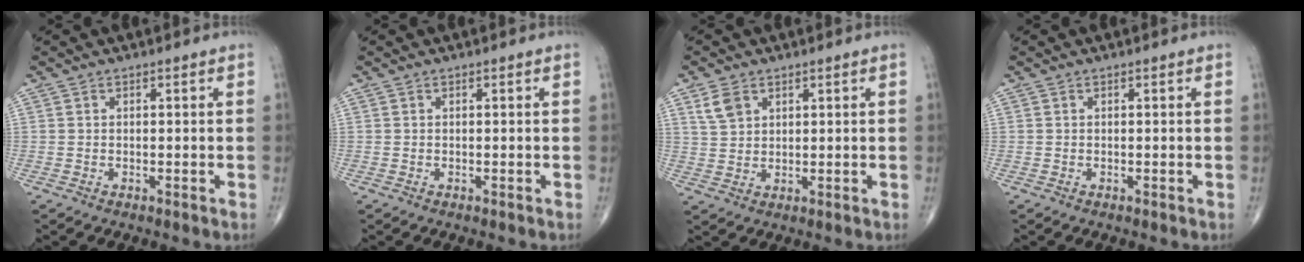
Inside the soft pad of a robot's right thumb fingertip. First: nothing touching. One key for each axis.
{"total": 0.0}
{"total": 4.3, "fx": 2.3, "fy": 2.9, "fz": 2.2, "tx": -0.035, "ty": -0.006, "tz": 0.051}
{"total": 0.0}